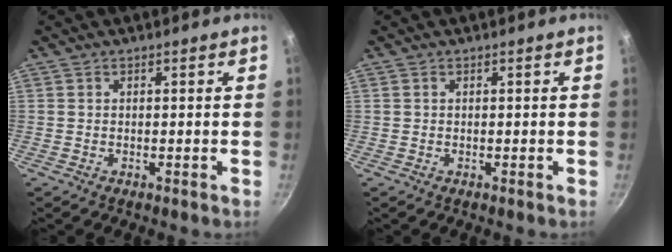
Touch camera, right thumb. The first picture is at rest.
{"total": 0.0}